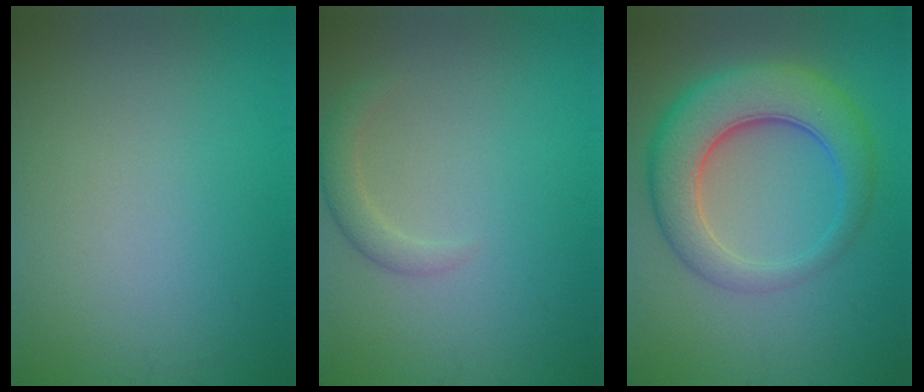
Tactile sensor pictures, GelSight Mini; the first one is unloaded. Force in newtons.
{"total": 1.7, "press": 1.7, "slide": 0.2}
{"total": 7.9, "press": 7.8, "slide": 0.3}